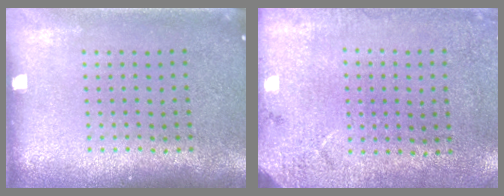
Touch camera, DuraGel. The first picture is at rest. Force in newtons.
{"total": 2.7, "press": 2.2, "slide": 1.6}